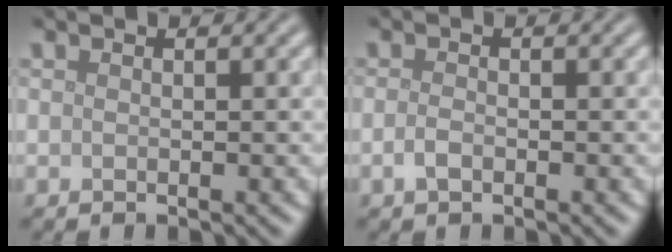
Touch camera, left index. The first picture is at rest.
{"total": 1.1, "force": [-0.5, 0.5, 0.9], "torque": [-0.020, -0.002, -0.012]}